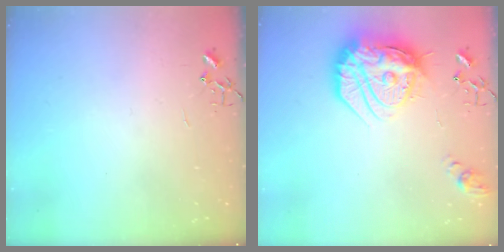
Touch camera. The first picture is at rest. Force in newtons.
{"total": 23.9, "press": 23.8, "slide": 2.1}